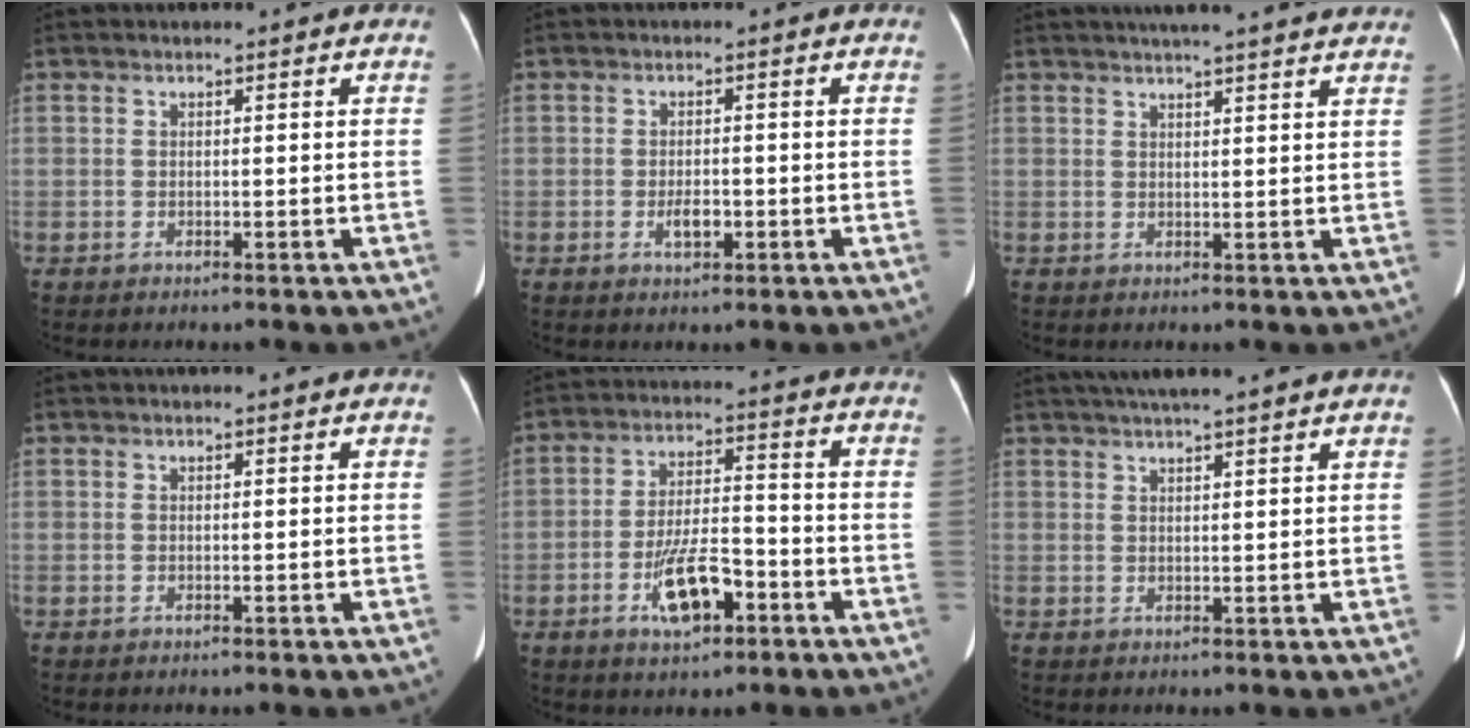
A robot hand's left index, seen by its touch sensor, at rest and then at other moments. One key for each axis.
{"total": 2.4, "fx": -0.9, "fy": 1.1, "fz": 1.9, "tx": -0.039, "ty": 0.001, "tz": -0.013}
{"total": 15.2, "fx": 13.6, "fy": 0.5, "fz": 6.8, "tx": -0.100, "ty": 0.021, "tz": 0.164}
{"total": 0.0}
{"total": 8.7, "fx": -4.1, "fy": 2.9, "fz": 7.1, "tx": -0.139, "ty": 0.004, "tz": -0.069}
{"total": 9.0, "fx": 7.6, "fy": -0.4, "fz": 4.8, "tx": -0.074, "ty": 0.032, "tz": 0.099}